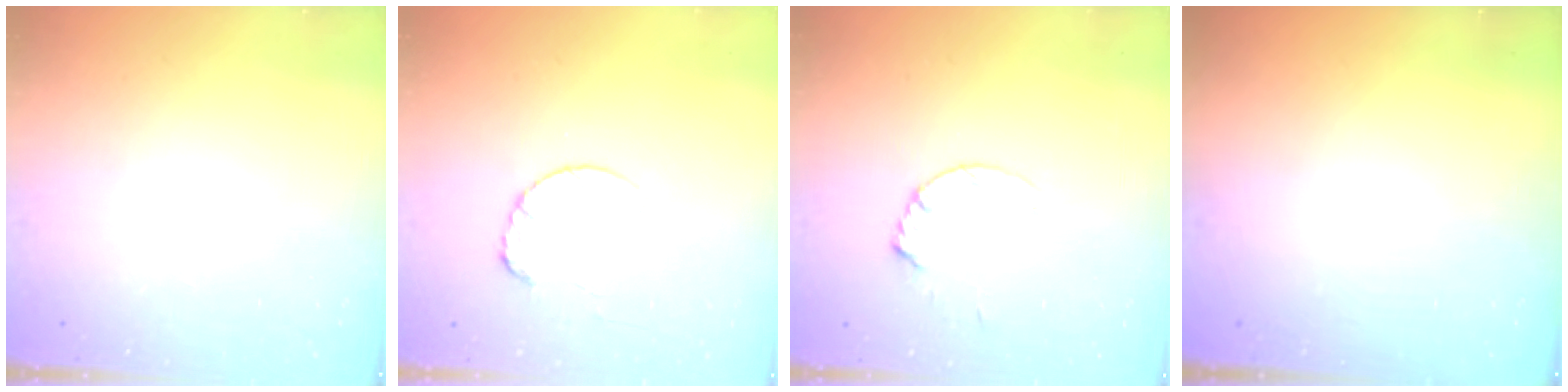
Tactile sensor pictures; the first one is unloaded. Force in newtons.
{"total": 5.9, "press": 5.9, "slide": 0.5}
{"total": 1.8, "press": 1.7, "slide": 0.2}
{"total": 0.0}